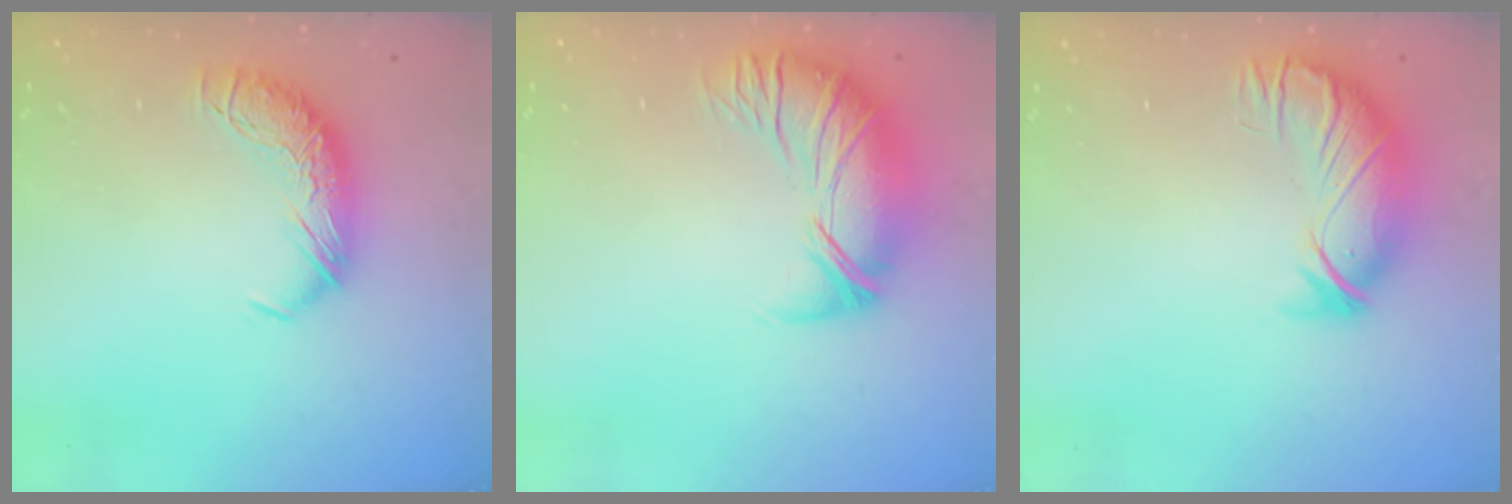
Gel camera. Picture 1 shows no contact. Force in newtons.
{"total": 2.5, "press": 0.1, "slide": 2.5}
{"total": 3.3, "press": 1.6, "slide": 2.8}